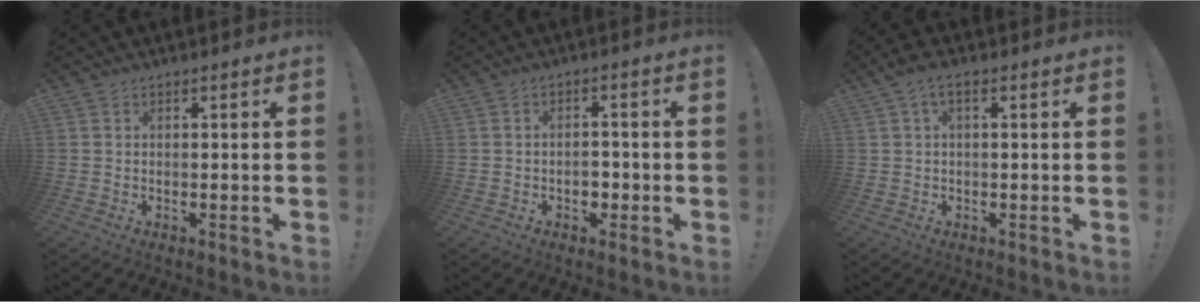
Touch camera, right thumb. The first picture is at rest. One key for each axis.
{"total": 3.6, "fx": -1.1, "fy": 2.9, "fz": 1.9, "tx": -0.024, "ty": -0.001, "tz": -0.021}
{"total": 3.0, "fx": 0.5, "fy": 1.0, "fz": 2.8, "tx": -0.058, "ty": 0.004, "tz": 0.011}